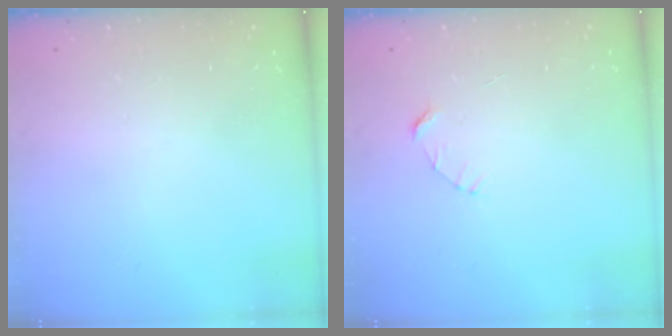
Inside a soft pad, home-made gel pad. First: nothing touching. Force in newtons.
{"total": 2.4, "press": 2.4, "slide": 0.2}